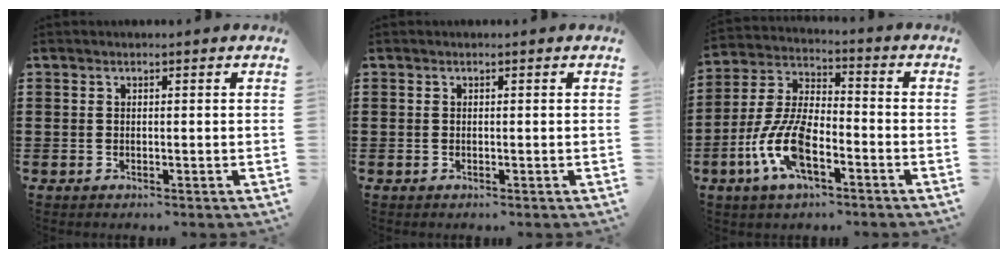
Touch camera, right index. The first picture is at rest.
{"total": 0.0}
{"total": 10.1, "force": [-4.2, 4.3, 8.2], "torque": [-0.202, -0.009, -0.084]}